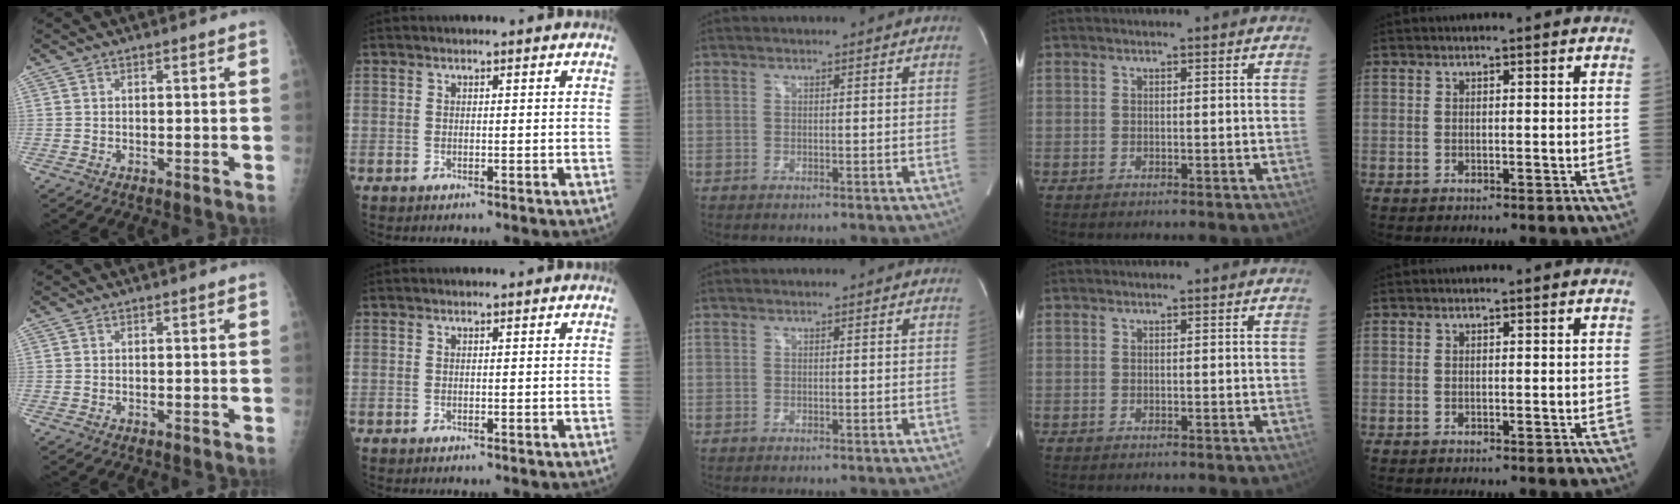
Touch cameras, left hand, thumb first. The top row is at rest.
{}